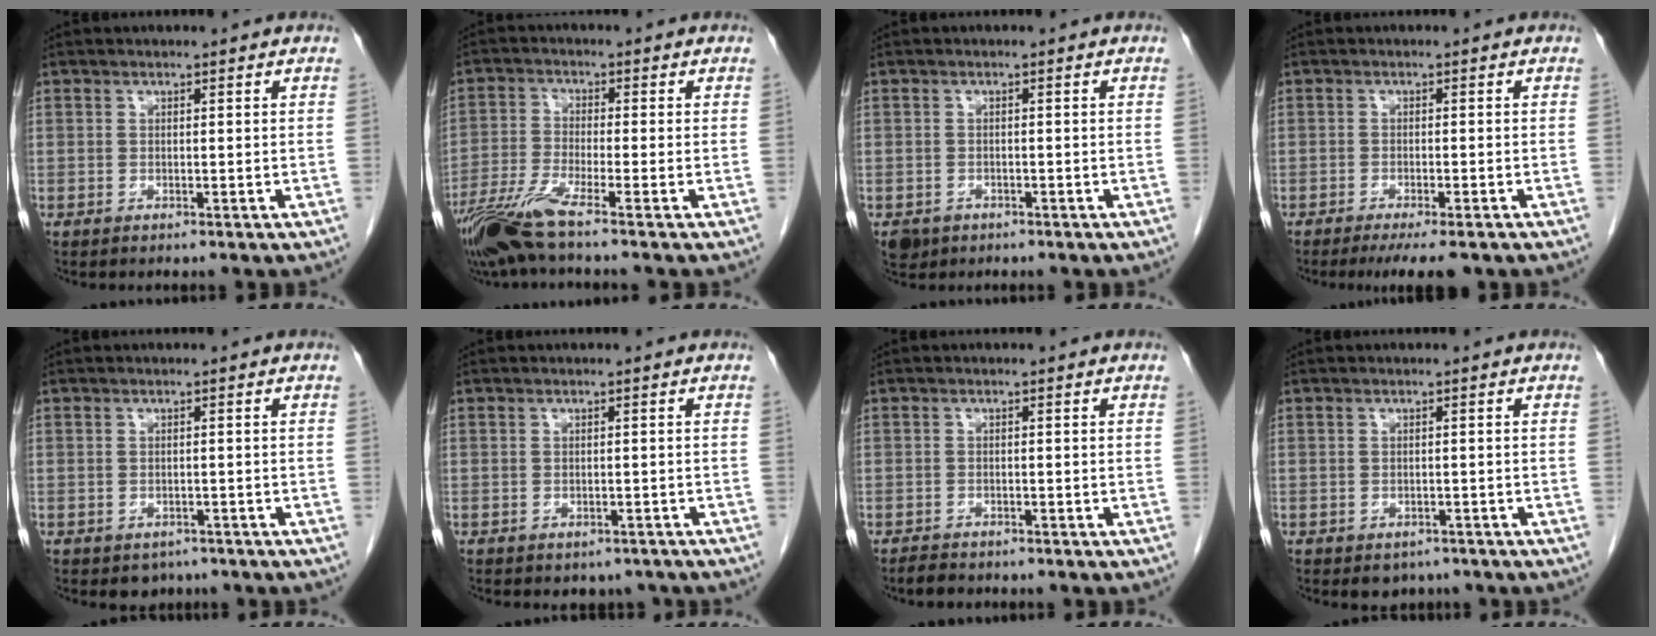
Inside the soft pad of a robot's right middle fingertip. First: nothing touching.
{"total": 7.6, "force": [-5.7, -0.8, 5.0], "torque": [-0.103, -0.028, -0.112]}
{"total": 2.7, "force": [-1.6, 2.1, 0.6], "torque": [-0.012, 0.002, -0.022]}
{"total": 6.3, "force": [-4.9, 1.0, 3.9], "torque": [-0.045, -0.010, -0.070]}
{"total": 2.8, "force": [-1.9, 1.8, 0.7], "torque": [-0.006, 0.004, -0.020]}
{"total": 2.8, "force": [-2.2, 1.6, 0.5], "torque": [0.000, 0.006, -0.027]}
{"total": 1.9, "force": [-1.7, 0.8, 0.5], "torque": [-0.013, -0.003, -0.026]}
{"total": 2.9, "force": [-2.2, 1.8, 0.8], "torque": [-0.004, 0.004, -0.023]}